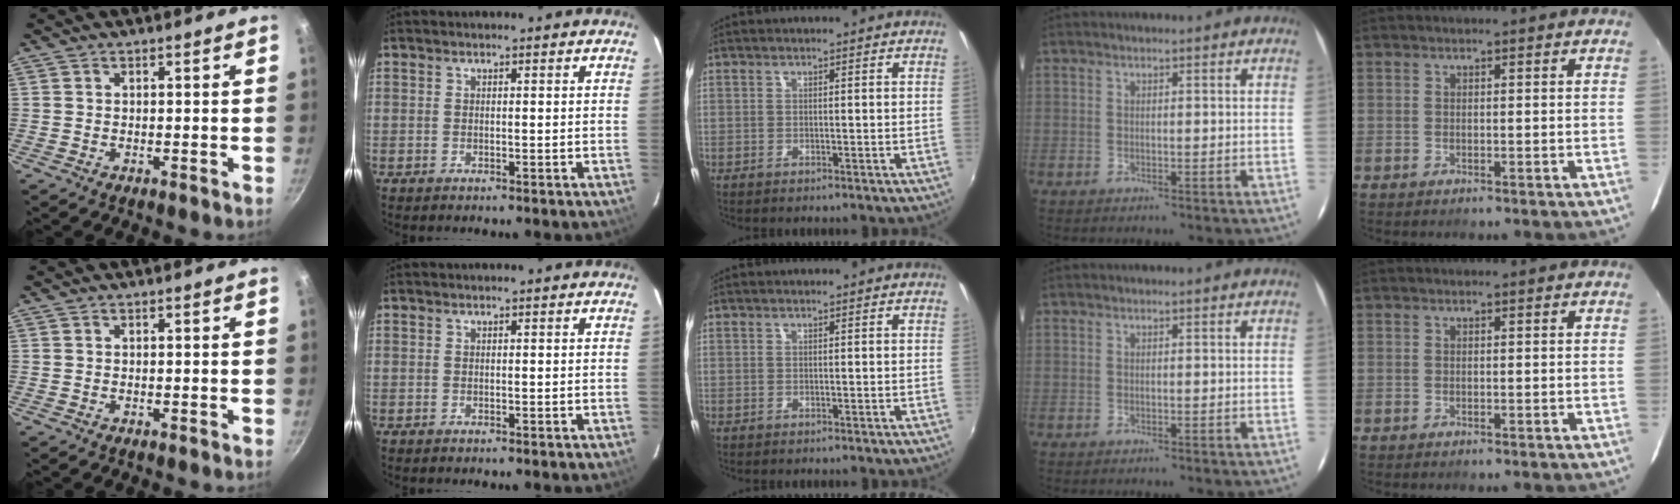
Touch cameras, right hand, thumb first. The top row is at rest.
{}